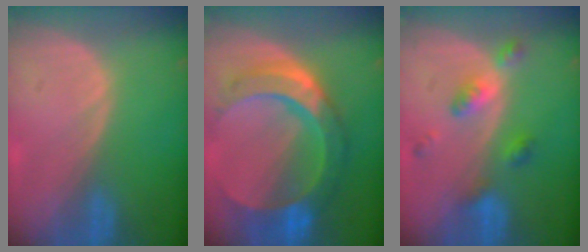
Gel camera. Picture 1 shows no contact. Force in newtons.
{"total": 11.0, "press": 11.0, "slide": 1.1}
{"total": 5.6, "press": 4.8, "slide": 2.8}